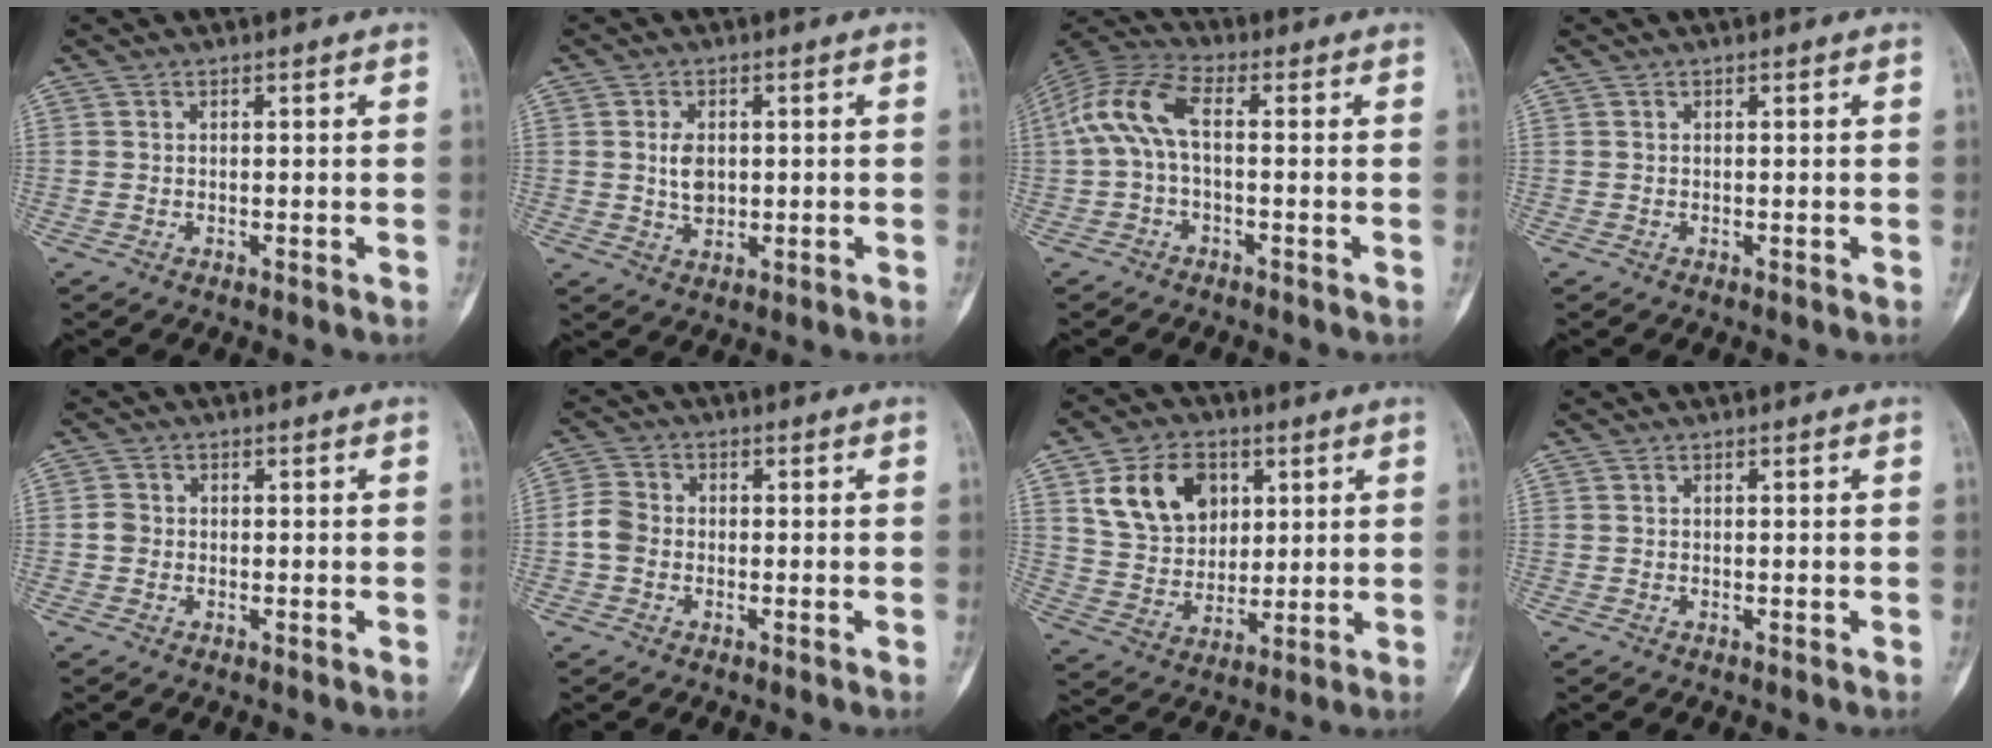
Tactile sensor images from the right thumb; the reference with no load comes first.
{"total": 3.2, "force": [0.3, 2.2, 2.3], "torque": [-0.033, -0.002, 0.007]}
{"total": 9.3, "force": [0.1, 3.9, 8.4], "torque": [-0.196, 0.035, -0.007]}
{"total": 0.0}
{"total": 1.8, "force": [-0.5, 1.5, 0.8], "torque": [-0.008, 0.005, -0.015]}
{"total": 4.0, "force": [-1.1, 3.1, 2.2], "torque": [-0.037, 0.007, -0.033]}
{"total": 13.7, "force": [5.2, 10.2, 7.7], "torque": [-0.097, -0.013, 0.099]}
{"total": 0.0}